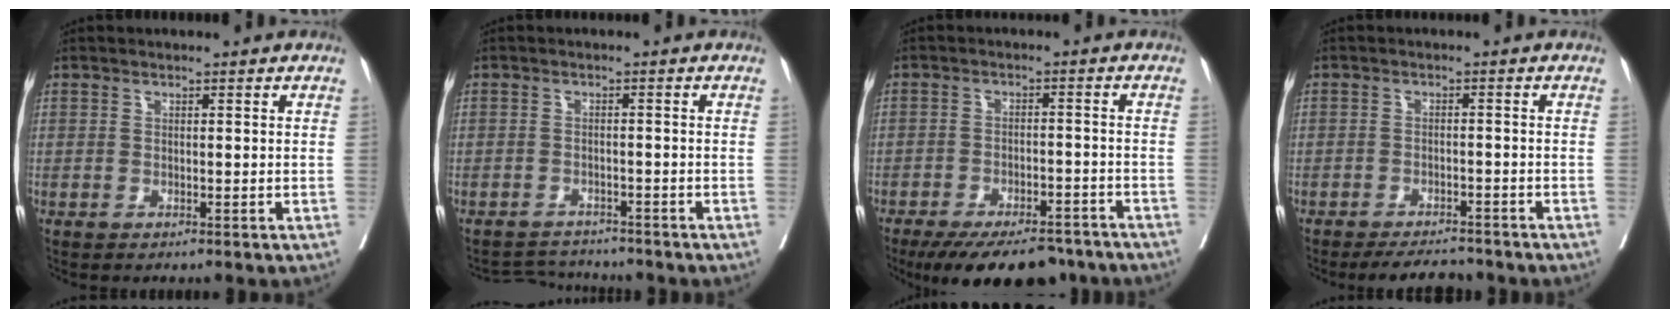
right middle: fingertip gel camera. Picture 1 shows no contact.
{"total": 3.9, "force": [-3.8, 0.2, -0.6], "torque": [0.008, -0.002, -0.062]}
{"total": 14.2, "force": [-11.5, 5.2, 6.4], "torque": [-0.099, -0.005, -0.160]}
{"total": 4.6, "force": [-4.4, 1.1, 0.9], "torque": [-0.007, -0.008, -0.068]}